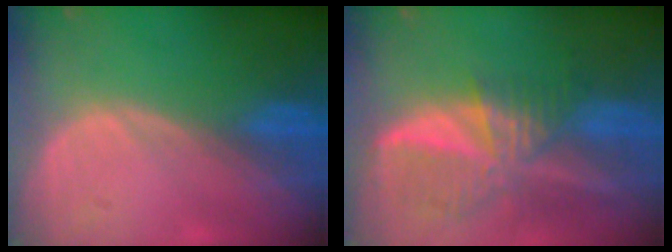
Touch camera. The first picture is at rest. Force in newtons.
{"total": 9.2, "press": 7.9, "slide": 4.7}